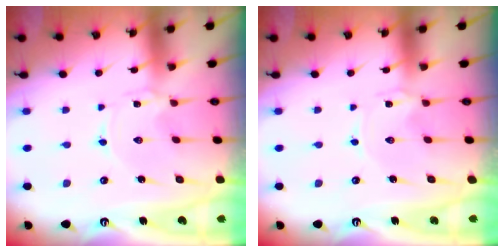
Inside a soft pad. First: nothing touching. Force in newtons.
{"total": 0.0}